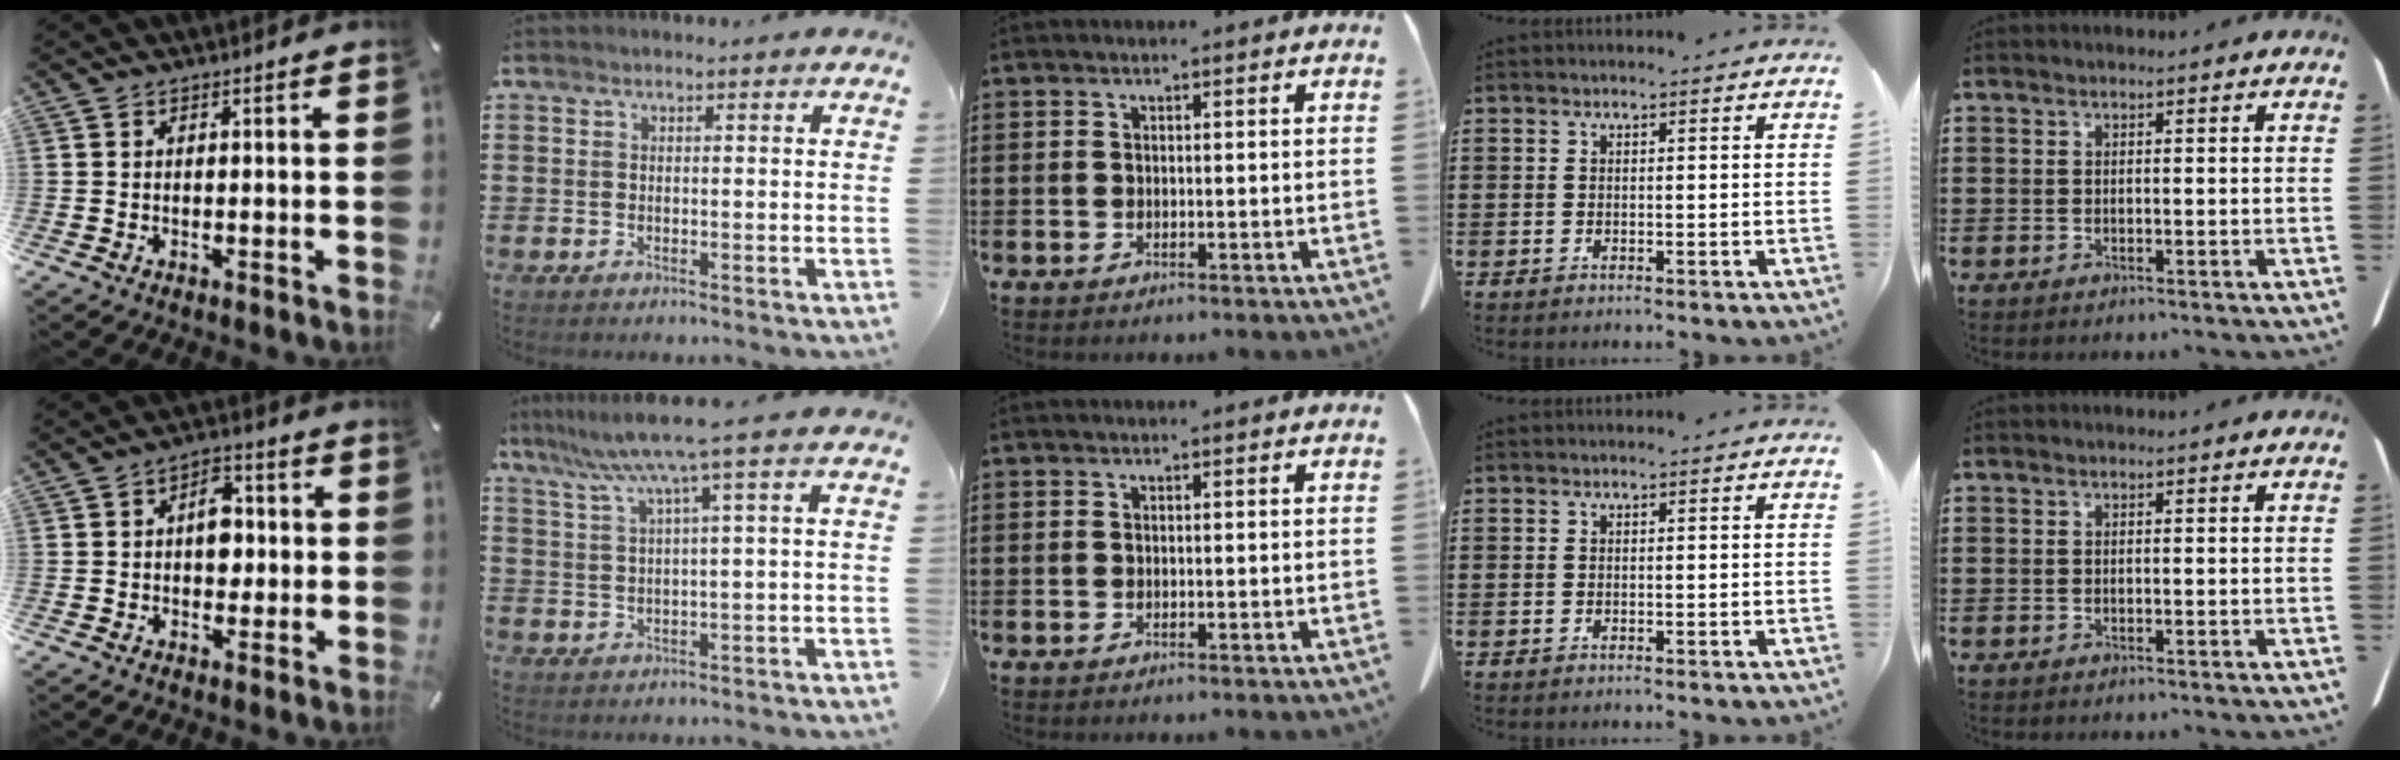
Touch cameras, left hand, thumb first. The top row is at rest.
{"thumb": {"total": 6.8, "force": [0.1, 4.8, 4.8], "torque": [-0.052, 0.000, -0.006]}, "index": {"total": 7.1, "force": [3.7, -0.5, 6.1], "torque": [-0.135, -0.019, 0.058]}}